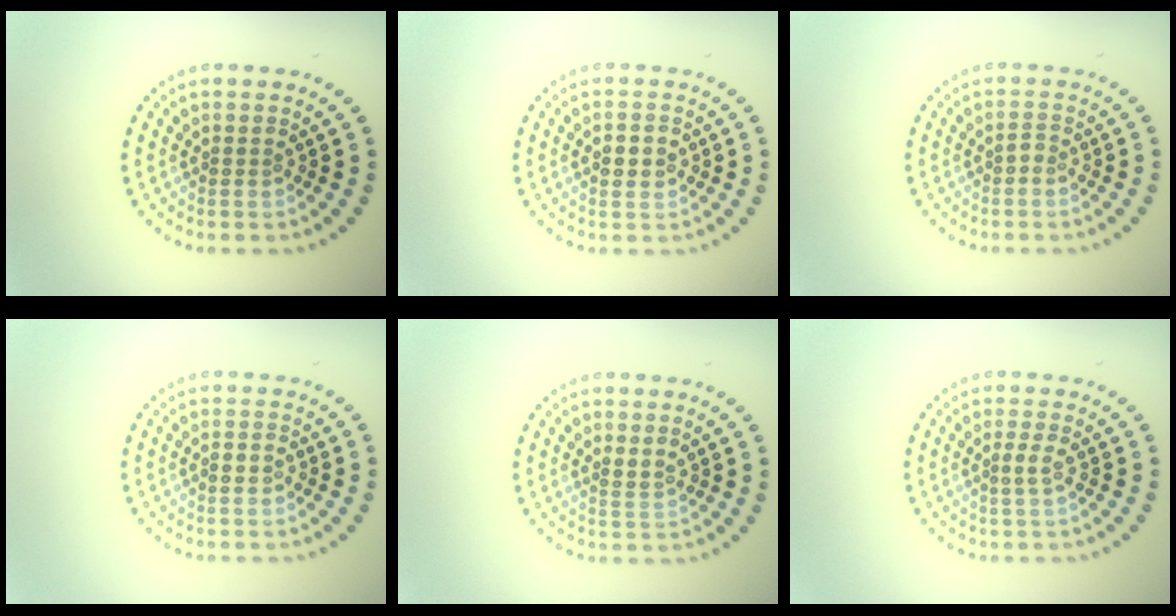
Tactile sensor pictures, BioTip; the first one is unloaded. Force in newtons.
{"total": 2.6, "press": 2.6, "slide": 0.2}
{"total": 0.6, "press": 0.5, "slide": 0.3}
{"total": 1.1, "press": 1.0, "slide": 0.5}
{"total": 0.9, "press": 0.8, "slide": 0.5}
{"total": 1.1, "press": 0.9, "slide": 0.6}